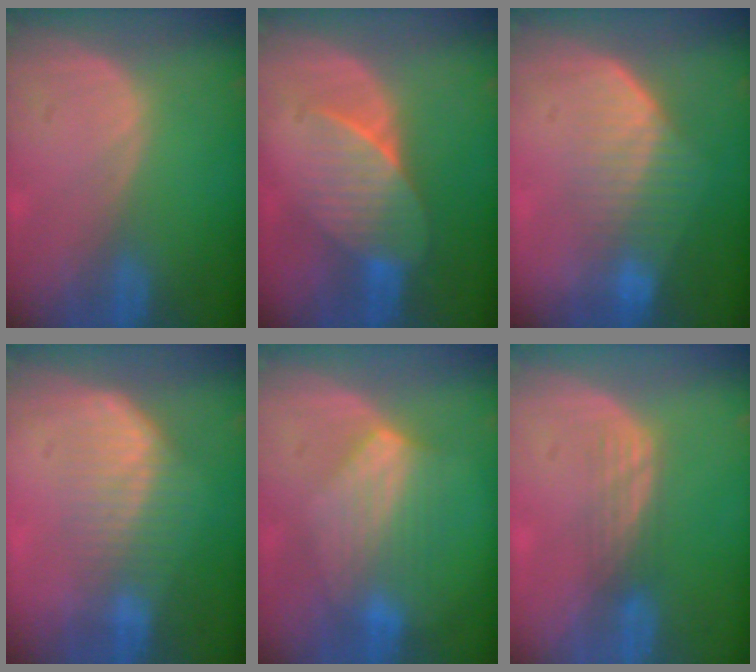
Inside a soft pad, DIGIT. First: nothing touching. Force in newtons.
{"total": 7.4, "press": 6.9, "slide": 2.6}
{"total": 7.1, "press": 6.2, "slide": 3.3}
{"total": 6.8, "press": 6.1, "slide": 3.1}
{"total": 7.0, "press": 6.5, "slide": 2.4}
{"total": 3.1, "press": 2.6, "slide": 1.5}